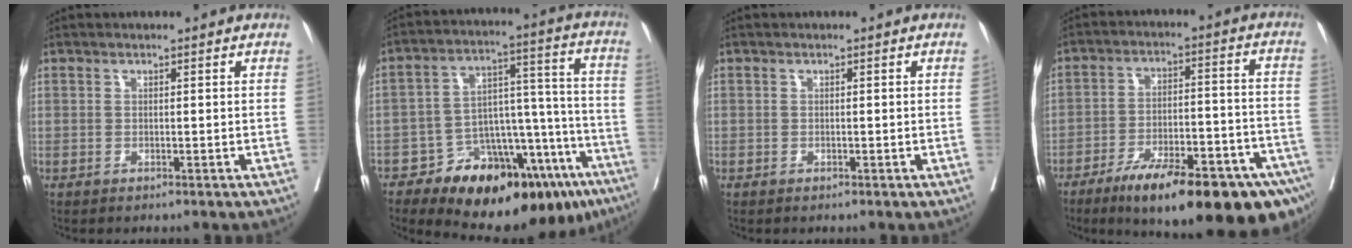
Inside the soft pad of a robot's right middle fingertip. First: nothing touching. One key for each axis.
{"total": 22.0, "fx": -14.5, "fy": 7.9, "fz": 14.7, "tx": -0.124, "ty": 0.058, "tz": -0.207}
{"total": 0.0}
{"total": 22.6, "fx": -15.1, "fy": 4.7, "fz": 16.2, "tx": -0.167, "ty": 0.012, "tz": -0.224}